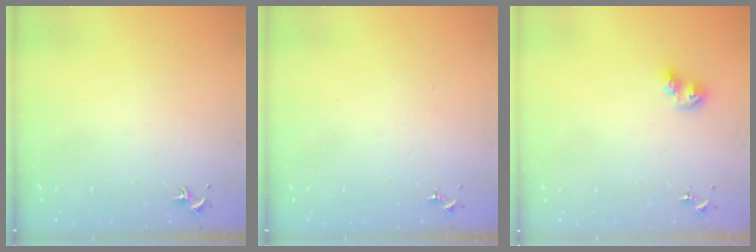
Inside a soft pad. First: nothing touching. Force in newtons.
{"total": 0.0}
{"total": 8.4, "press": 8.3, "slide": 1.0}